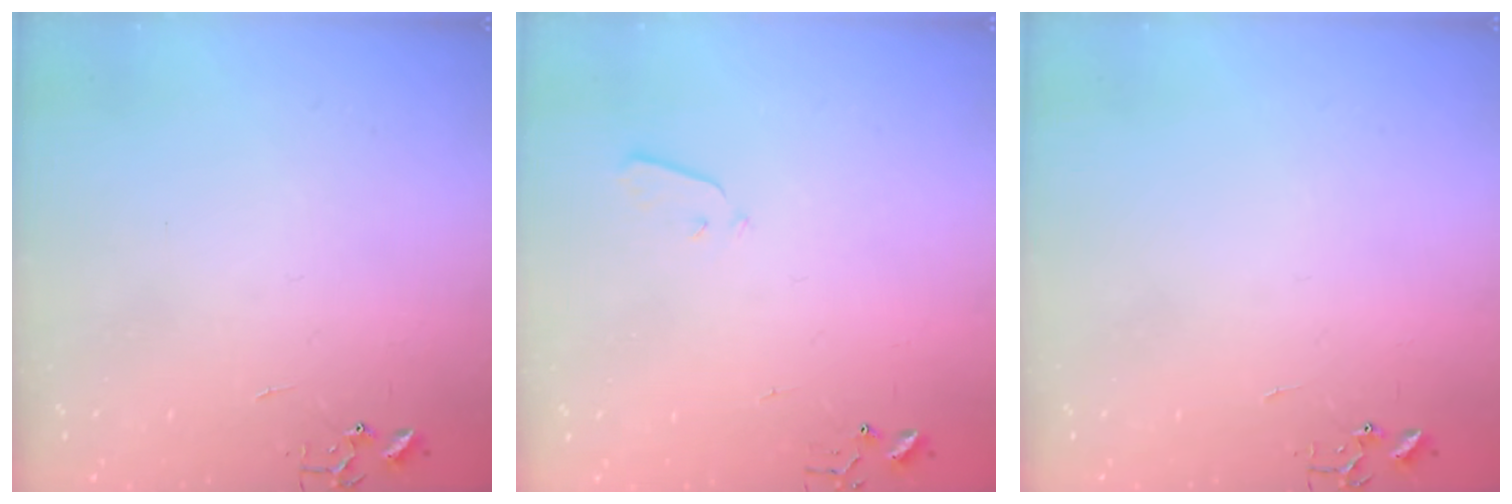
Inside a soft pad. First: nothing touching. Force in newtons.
{"total": 2.8, "press": 2.7, "slide": 0.4}
{"total": 0.0}